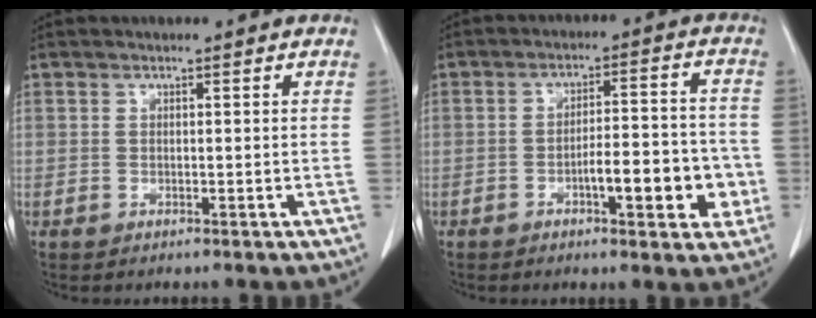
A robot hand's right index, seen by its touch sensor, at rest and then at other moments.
{"total": 8.1, "force": [-2.4, 3.0, 7.1], "torque": [-0.085, 0.016, -0.031]}